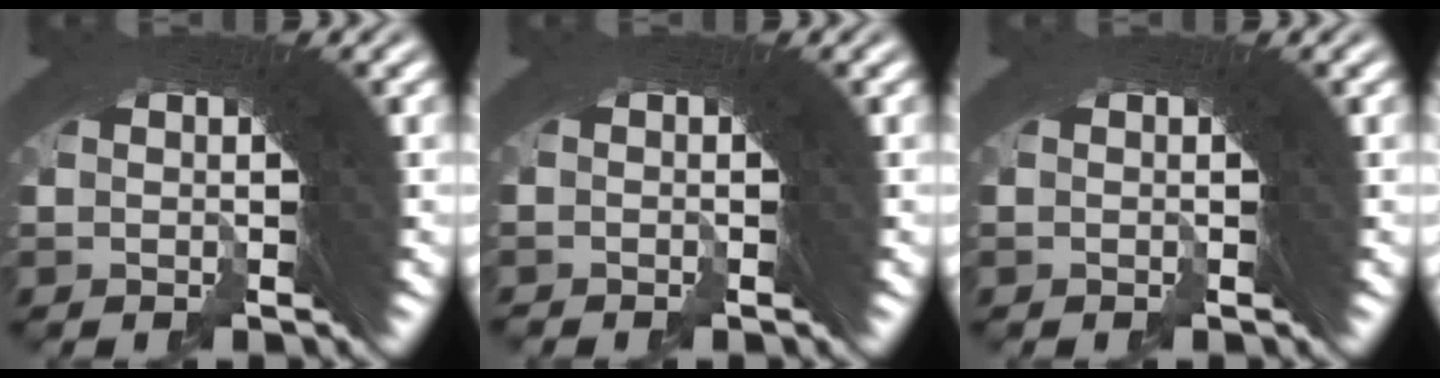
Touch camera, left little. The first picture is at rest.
{"total": 0.7, "force": [-0.7, -0.2, -0.2], "torque": [0.011, 0.000, -0.012]}
{"total": 0.0}